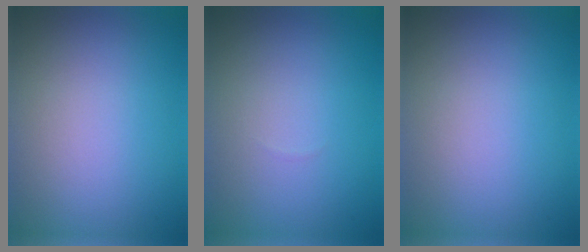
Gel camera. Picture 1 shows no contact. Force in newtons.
{"total": 0.0}
{"total": 0.0}